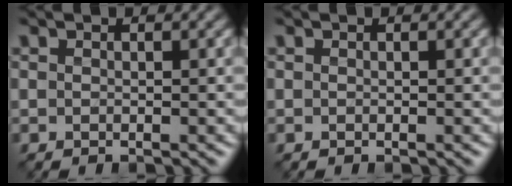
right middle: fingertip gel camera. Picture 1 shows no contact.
{"total": 0.0}